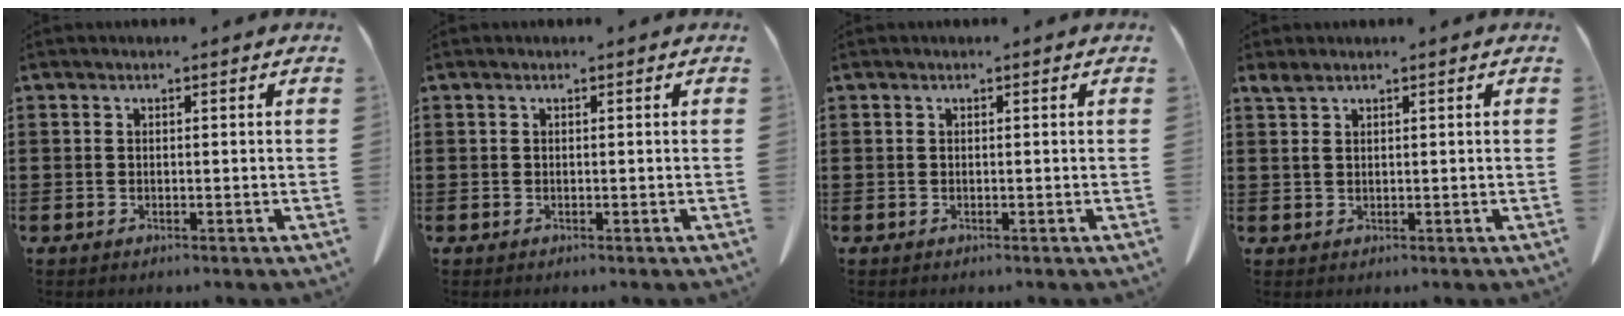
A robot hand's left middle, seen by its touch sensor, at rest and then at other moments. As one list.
[{"total": 0.0}, {"total": 0.0}, {"total": 1.5, "force": [1.0, 0.5, 0.9], "torque": [-0.024, 0.001, 0.020]}]